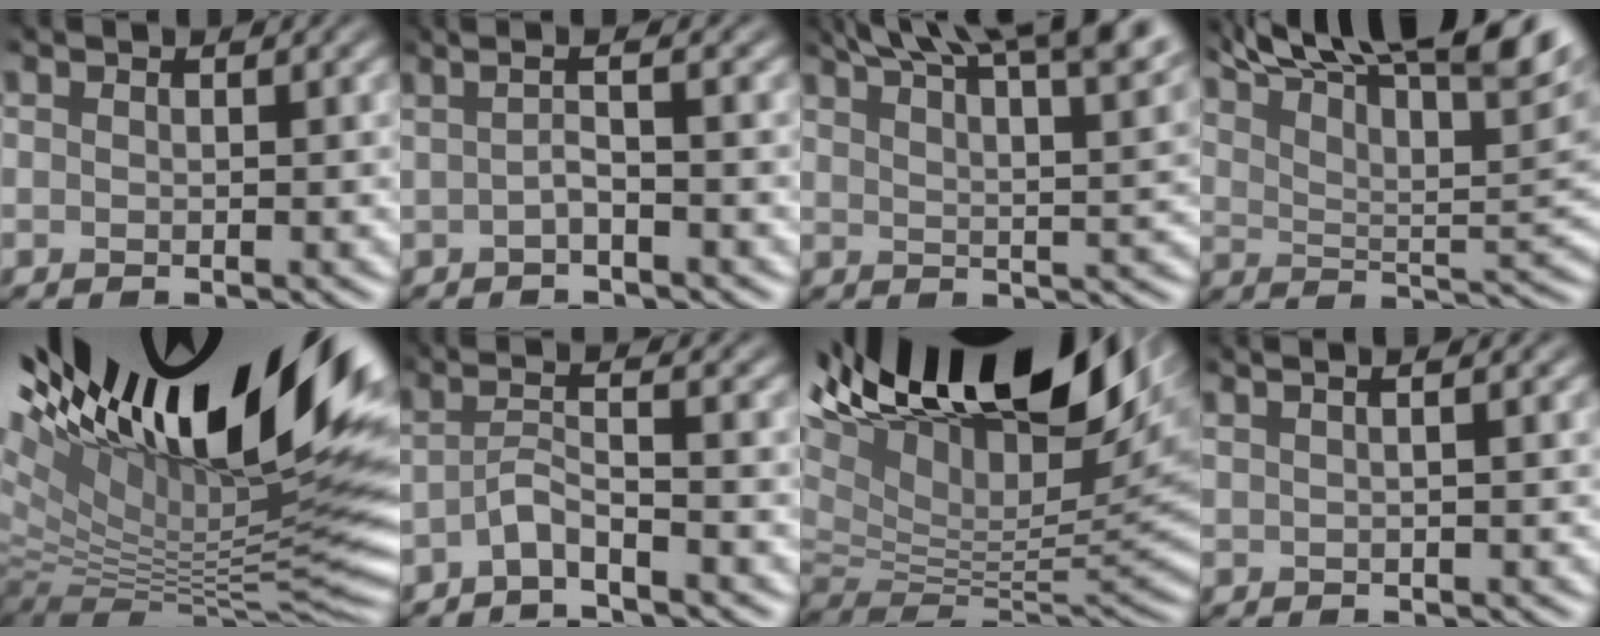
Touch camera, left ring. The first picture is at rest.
{"total": 2.9, "force": [-0.1, 0.8, 2.8], "torque": [-0.025, 0.006, -0.035]}
{"total": 12.2, "force": [8.3, 3.6, 8.1], "torque": [-0.089, 0.031, 0.076]}
{"total": 14.4, "force": [9.6, 4.0, 9.9], "torque": [-0.167, 0.026, 0.158]}
{"total": 19.5, "force": [6.6, 7.4, 16.8], "torque": [-0.211, 0.020, 0.129]}
{"total": 2.7, "force": [-1.9, 0.2, 2.0], "torque": [-0.032, -0.003, -0.044]}
{"total": 16.6, "force": [9.5, 5.7, 12.3], "torque": [-0.208, 0.039, 0.167]}
{"total": 3.8, "force": [2.2, 1.3, 2.8], "torque": [-0.001, 0.033, -0.012]}